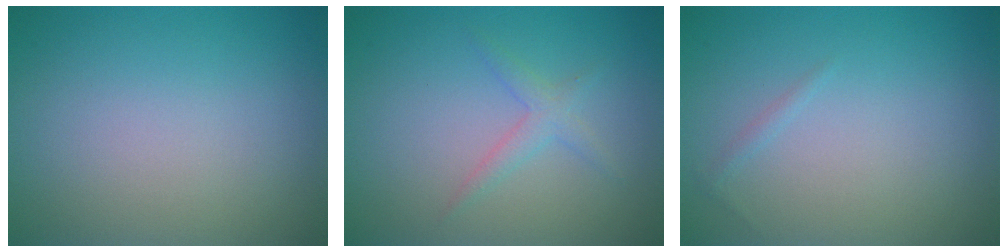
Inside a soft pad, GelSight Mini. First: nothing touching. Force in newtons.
{"total": 1.6, "press": 1.6, "slide": 0.1}
{"total": 0.5, "press": 0.5, "slide": 0.0}